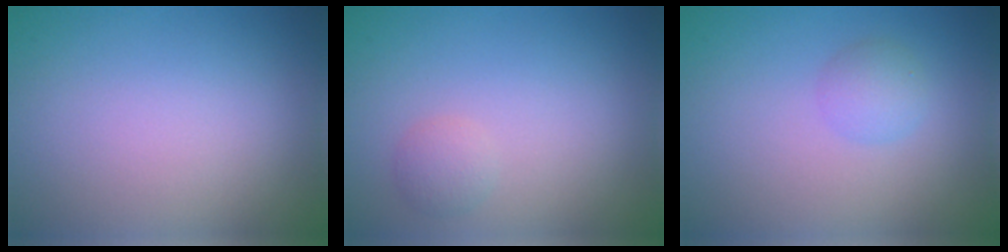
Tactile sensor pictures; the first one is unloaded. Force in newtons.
{"total": 1.3, "press": 1.3, "slide": 0.0}
{"total": 1.7, "press": 1.7, "slide": 0.1}